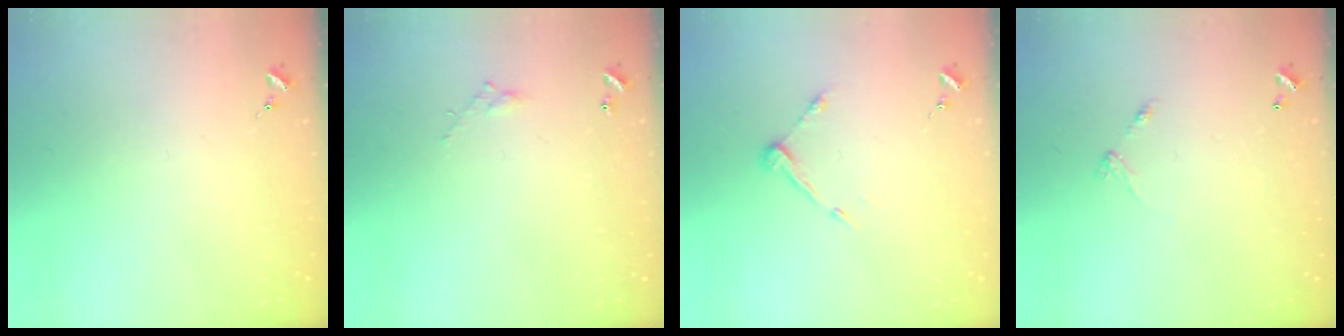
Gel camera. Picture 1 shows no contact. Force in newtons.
{"total": 3.8, "press": 3.8, "slide": 0.2}
{"total": 6.9, "press": 6.9, "slide": 0.3}
{"total": 4.3, "press": 4.3, "slide": 0.3}